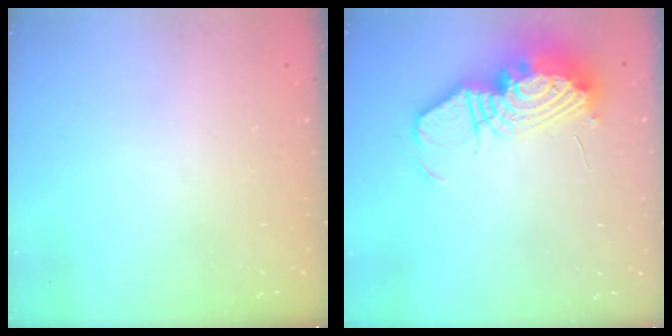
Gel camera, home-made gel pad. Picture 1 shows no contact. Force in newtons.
{"total": 16.1, "press": 16.0, "slide": 1.3}